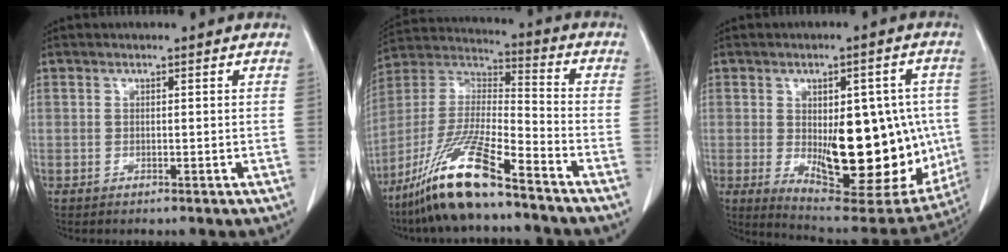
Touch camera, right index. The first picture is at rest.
{"total": 16.0, "force": [-11.2, 1.6, 11.3], "torque": [-0.238, -0.021, -0.212]}
{"total": 22.1, "force": [-2.0, 8.7, 20.2], "torque": [-0.252, -0.005, 0.002]}